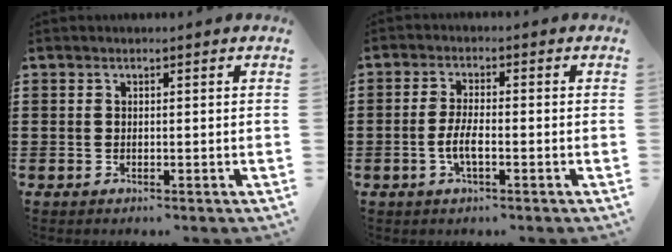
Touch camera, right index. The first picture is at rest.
{"total": 3.8, "force": [-1.2, 1.0, 3.4], "torque": [-0.072, -0.002, -0.026]}